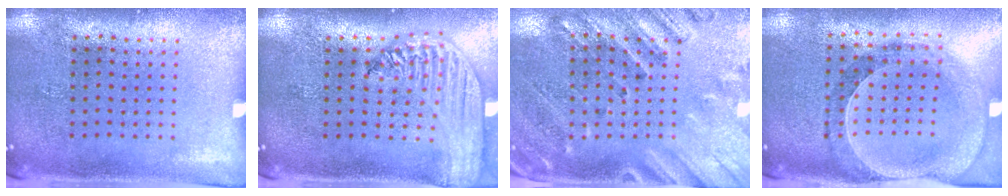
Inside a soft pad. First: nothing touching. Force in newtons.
{"total": 2.8, "press": 2.3, "slide": 1.6}
{"total": 2.4, "press": 2.0, "slide": 1.4}
{"total": 0.6, "press": 0.6, "slide": 0.2}